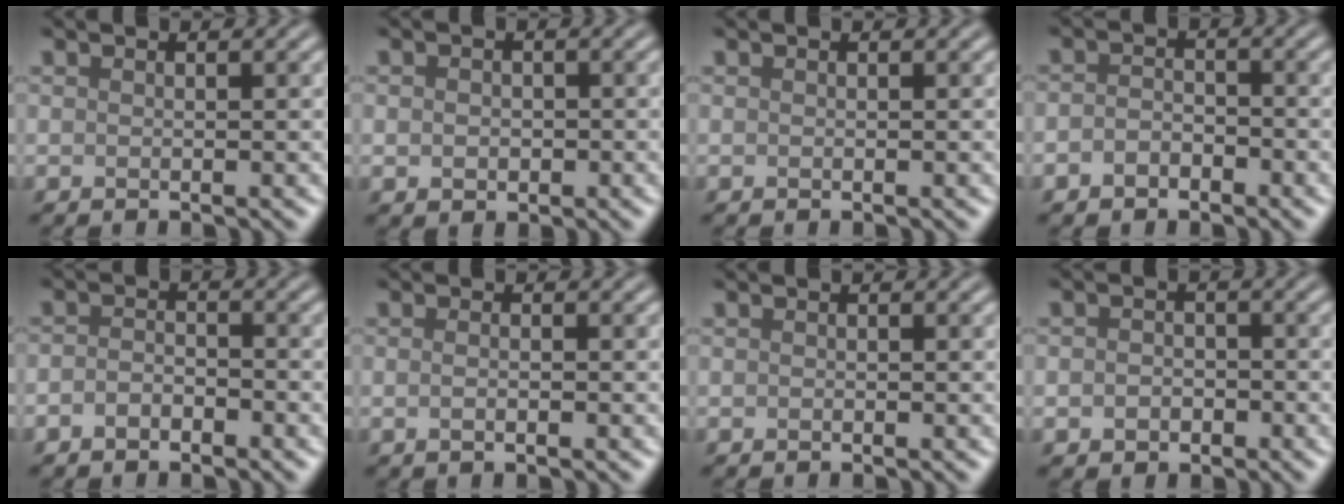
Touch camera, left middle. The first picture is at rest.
{"total": 1.6, "force": [-0.2, 1.3, 0.8], "torque": [-0.011, -0.004, -0.004]}
{"total": 0.0}
{"total": 2.0, "force": [-1.1, 1.4, 1.0], "torque": [-0.019, 0.003, -0.027]}
{"total": 1.8, "force": [-1.1, 1.0, 1.1], "torque": [-0.023, 0.002, -0.024]}
{"total": 1.4, "force": [-0.1, 0.6, 1.2], "torque": [-0.008, -0.004, -0.008]}
{"total": 0.0}
{"total": 2.0, "force": [-0.7, 1.6, 0.9], "torque": [-0.012, -0.003, -0.015]}